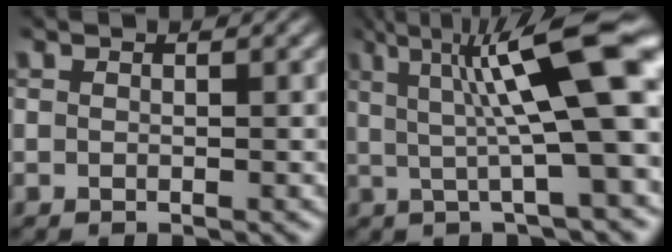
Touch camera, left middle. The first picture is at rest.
{"total": 11.3, "force": [2.7, 2.3, 10.7], "torque": [-0.150, 0.010, 0.040]}